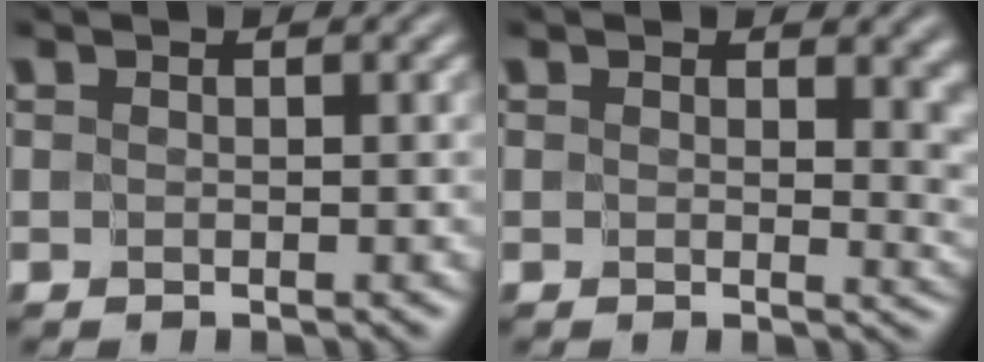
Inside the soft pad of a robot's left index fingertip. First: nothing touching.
{"total": 4.6, "force": [1.0, 2.9, 3.4], "torque": [-0.024, -0.011, 0.020]}